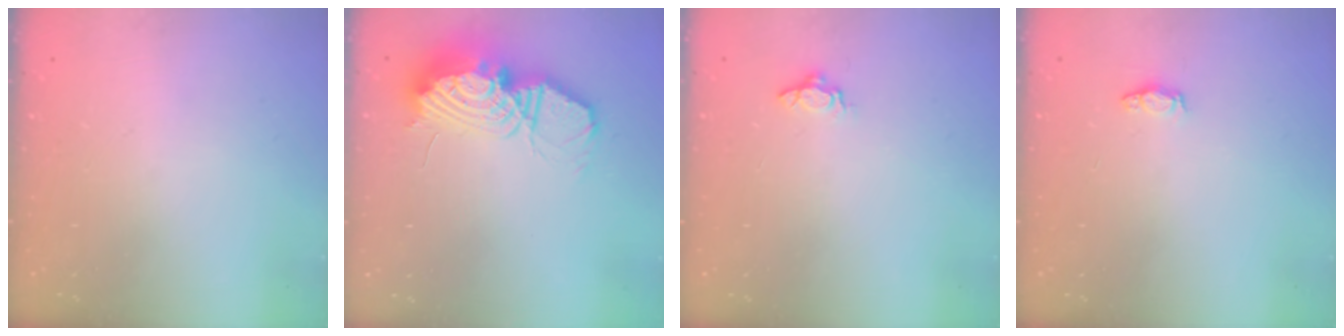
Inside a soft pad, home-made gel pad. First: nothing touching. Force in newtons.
{"total": 16.7, "press": 16.6, "slide": 1.5}
{"total": 5.2, "press": 5.2, "slide": 0.7}
{"total": 3.0, "press": 2.9, "slide": 0.4}